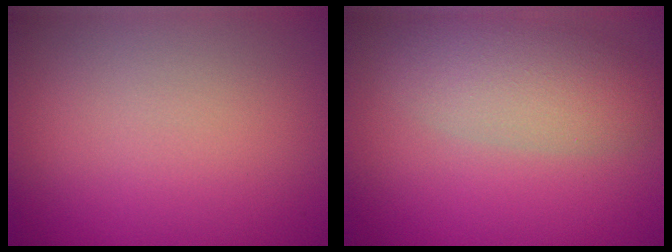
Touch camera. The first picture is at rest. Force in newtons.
{"total": 4.9, "press": 4.9, "slide": 0.5}